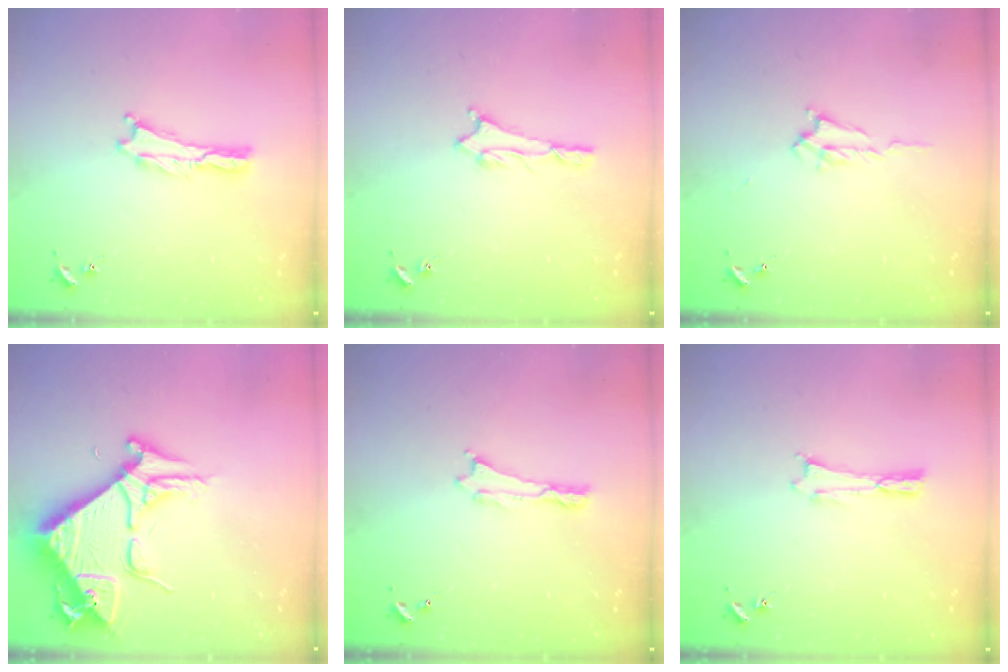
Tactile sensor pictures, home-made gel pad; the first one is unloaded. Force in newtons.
{"total": 1.5, "press": 1.5, "slide": 0.1}
{"total": 1.7, "press": 1.7, "slide": 0.3}
{"total": 9.8, "press": 9.8, "slide": 1.1}
{"total": 0.0}
{"total": 0.0}